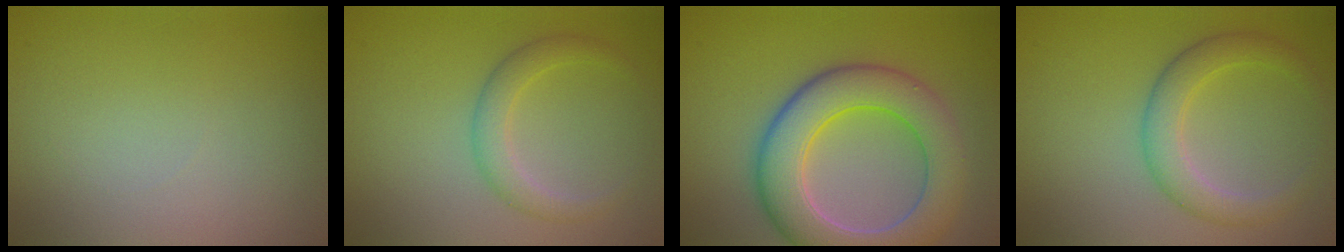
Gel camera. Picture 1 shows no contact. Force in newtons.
{"total": 2.3, "press": 2.3, "slide": 0.0}
{"total": 8.3, "press": 8.3, "slide": 0.7}
{"total": 3.4, "press": 3.4, "slide": 0.1}